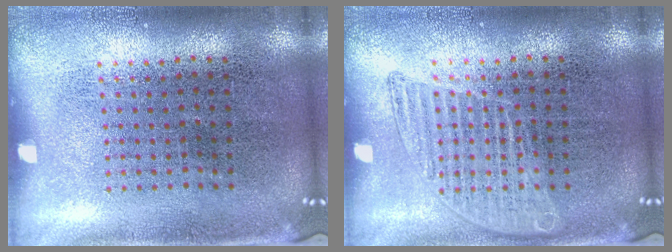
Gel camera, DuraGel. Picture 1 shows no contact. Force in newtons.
{"total": 1.6, "press": 1.6, "slide": 0.2}